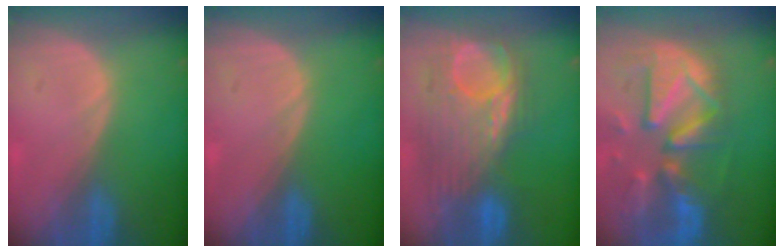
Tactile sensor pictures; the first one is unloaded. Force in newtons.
{"total": 0.0}
{"total": 11.0, "press": 10.4, "slide": 3.5}
{"total": 12.9, "press": 11.3, "slide": 6.4}